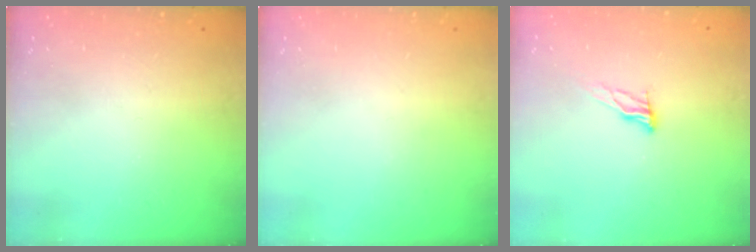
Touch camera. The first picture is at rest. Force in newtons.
{"total": 0.0}
{"total": 8.7, "press": 8.4, "slide": 2.4}